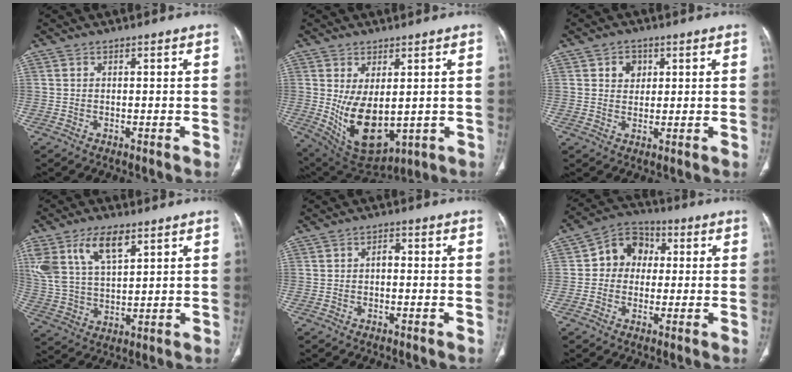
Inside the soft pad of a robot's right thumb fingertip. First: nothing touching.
{"total": 12.2, "force": [-0.2, 6.6, 10.2], "torque": [-0.166, -0.019, 0.029]}
{"total": 3.7, "force": [1.5, 3.0, 1.6], "torque": [-0.005, -0.005, 0.023]}
{"total": 13.3, "force": [6.9, 6.5, 9.3], "torque": [-0.182, -0.013, 0.138]}
{"total": 1.8, "force": [-0.3, 1.1, 1.3], "torque": [-0.015, 0.008, -0.009]}
{"total": 8.9, "force": [0.9, 7.6, 4.6], "torque": [-0.039, 0.020, -0.001]}